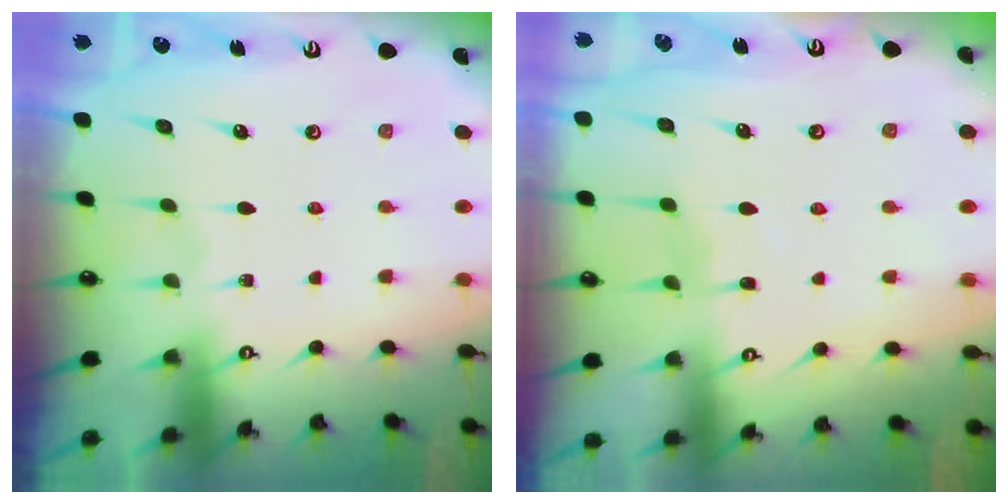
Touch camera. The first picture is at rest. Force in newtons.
{"total": 6.0, "press": 6.0, "slide": 0.6}